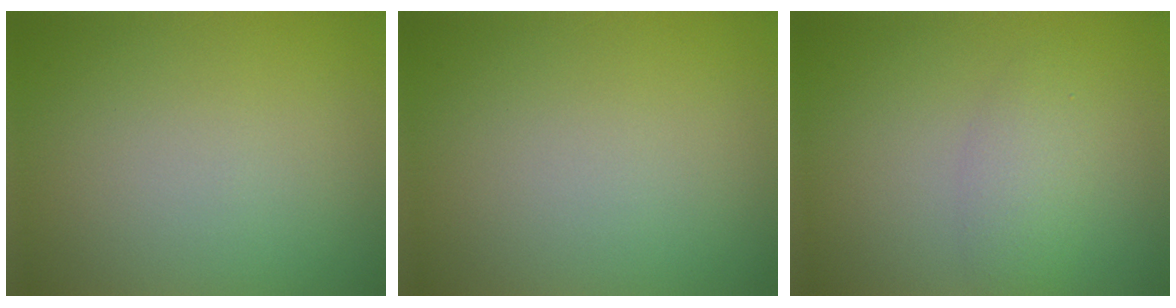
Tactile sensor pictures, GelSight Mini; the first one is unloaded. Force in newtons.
{"total": 0.0}
{"total": 2.3, "press": 2.3, "slide": 0.0}